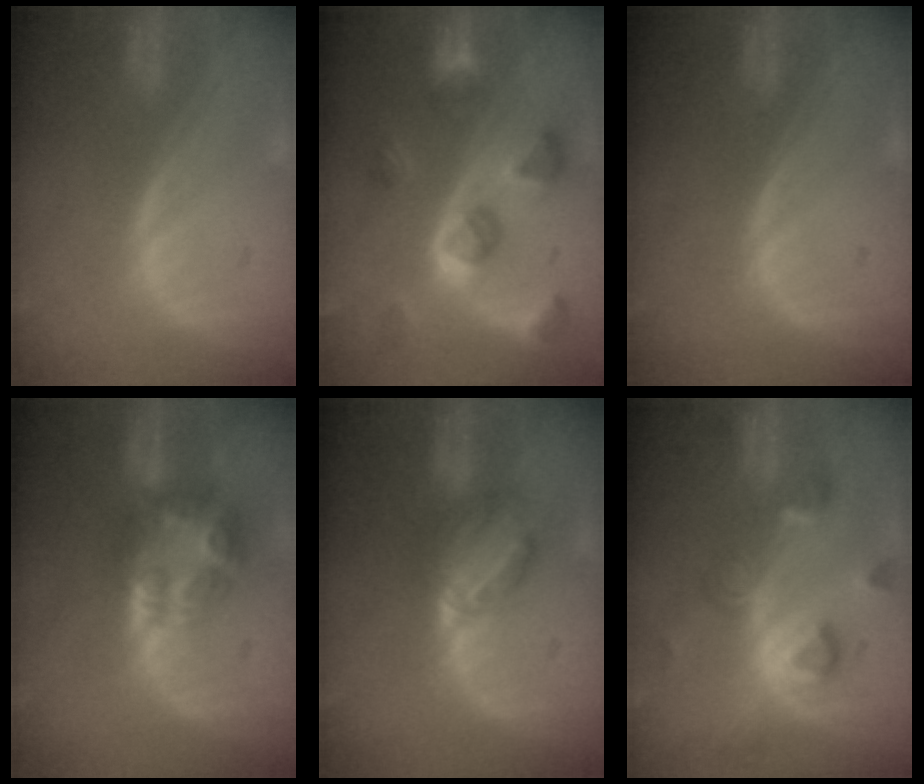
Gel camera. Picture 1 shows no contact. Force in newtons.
{"total": 8.5, "press": 8.0, "slide": 2.9}
{"total": 0.0}
{"total": 7.6, "press": 6.7, "slide": 3.7}
{"total": 6.1, "press": 5.3, "slide": 3.1}
{"total": 8.0, "press": 7.1, "slide": 3.7}